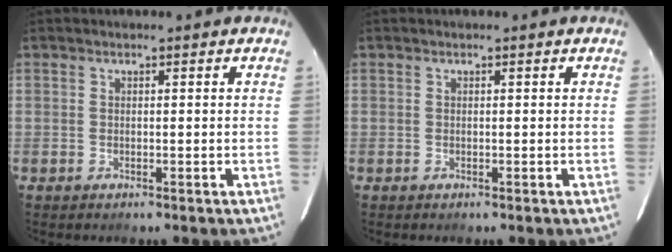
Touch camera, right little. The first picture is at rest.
{"total": 0.0}